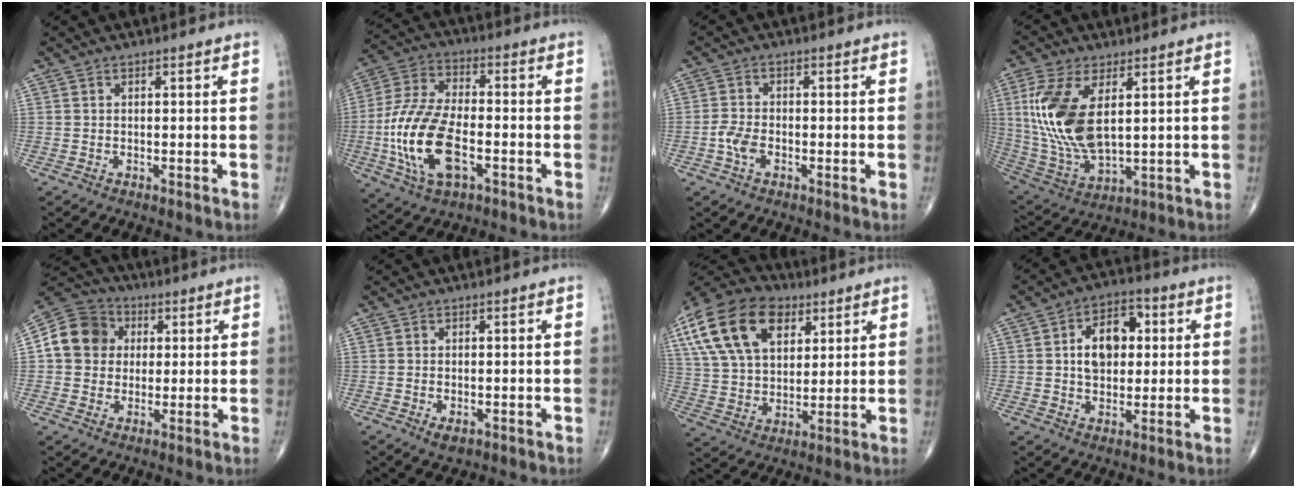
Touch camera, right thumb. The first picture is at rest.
{"total": 16.9, "force": [-4.4, 8.4, 14.0], "torque": [-0.289, 0.018, -0.079]}
{"total": 3.4, "force": [-1.4, 1.9, 2.5], "torque": [-0.047, 0.009, -0.031]}
{"total": 16.5, "force": [3.5, 8.1, 13.9], "torque": [-0.294, -0.016, 0.081]}
{"total": 11.2, "force": [1.7, 10.0, 4.9], "torque": [-0.068, 0.014, 0.018]}
{"total": 2.1, "force": [-0.9, 1.1, 1.6], "torque": [-0.019, -0.001, -0.012]}
{"total": 21.7, "force": [9.0, 13.5, 14.3], "torque": [-0.266, 0.000, 0.159]}
{"total": 10.9, "force": [1.8, 7.4, 7.8], "torque": [-0.092, 0.012, 0.025]}